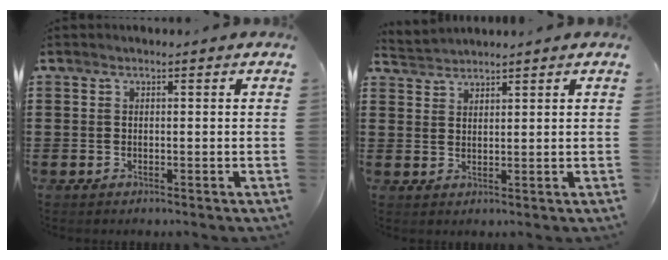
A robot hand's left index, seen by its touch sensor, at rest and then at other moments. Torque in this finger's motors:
{"motor_torque": [1.26, -0.88, -0.21, -0.08]}